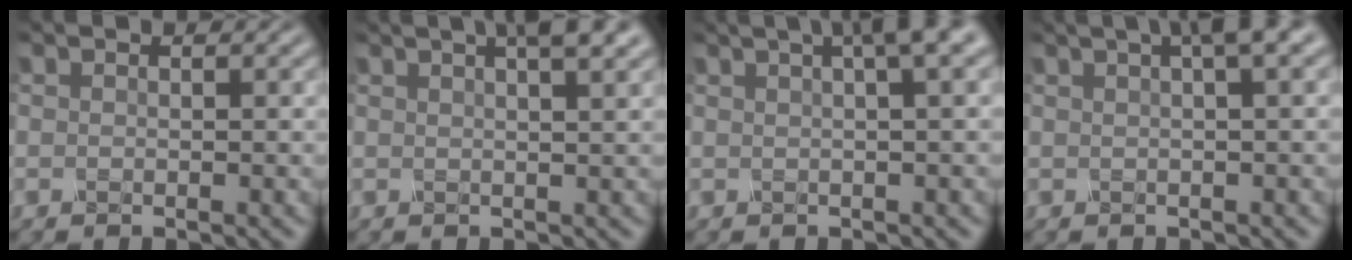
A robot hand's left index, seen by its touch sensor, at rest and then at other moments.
{"total": 5.2, "force": [3.1, 1.6, 3.9], "torque": [-0.031, 0.025, 0.018]}
{"total": 5.0, "force": [2.6, 1.1, 4.2], "torque": [-0.045, 0.021, 0.027]}
{"total": 4.1, "force": [2.0, 0.7, 3.5], "torque": [-0.046, 0.017, 0.028]}